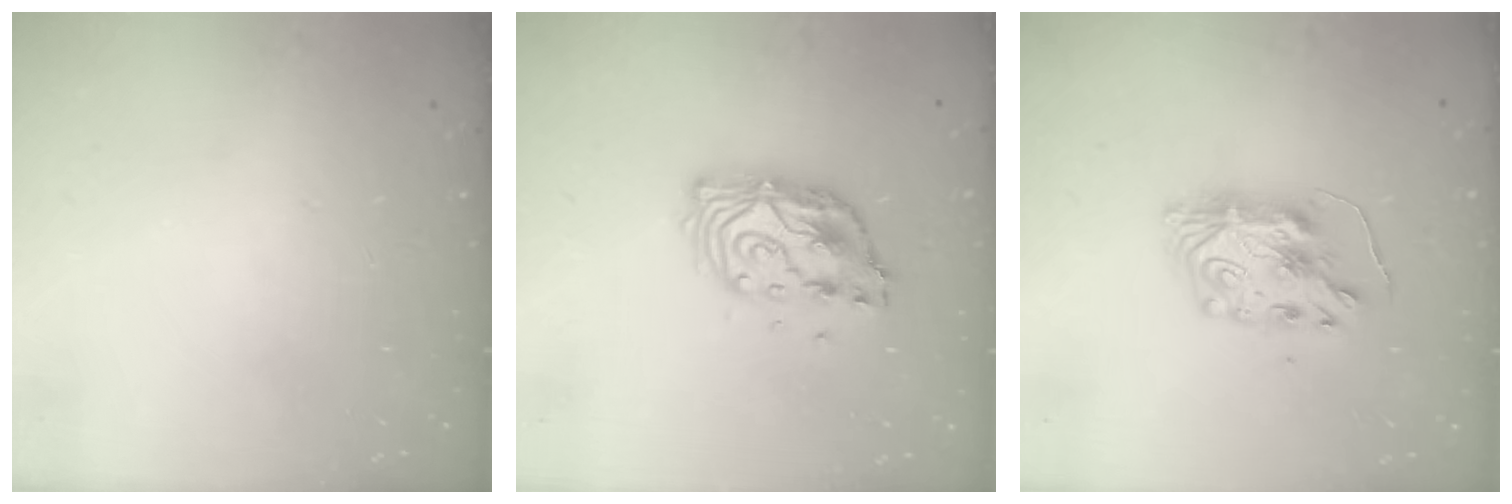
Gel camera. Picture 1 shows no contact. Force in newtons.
{"total": 11.8, "press": 11.7, "slide": 1.0}
{"total": 9.1, "press": 9.0, "slide": 0.9}